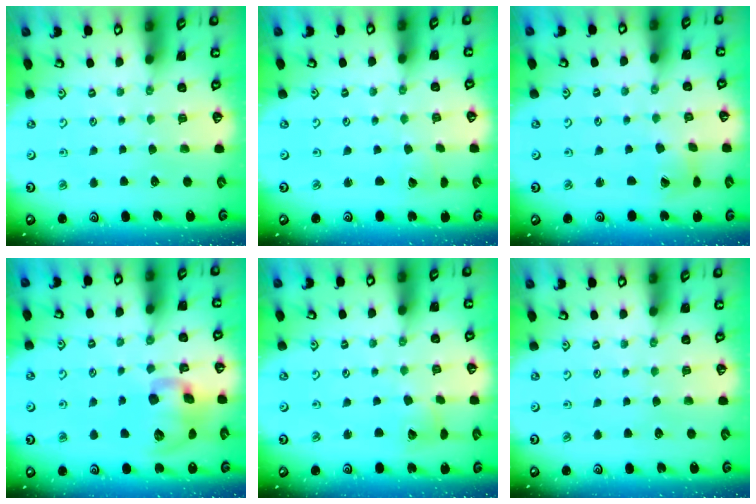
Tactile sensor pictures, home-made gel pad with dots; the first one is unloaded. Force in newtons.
{"total": 1.3, "press": 1.3, "slide": 0.0}
{"total": 2.8, "press": 2.7, "slide": 0.4}
{"total": 12.8, "press": 12.6, "slide": 2.0}
{"total": 4.7, "press": 4.6, "slide": 0.6}
{"total": 0.0}